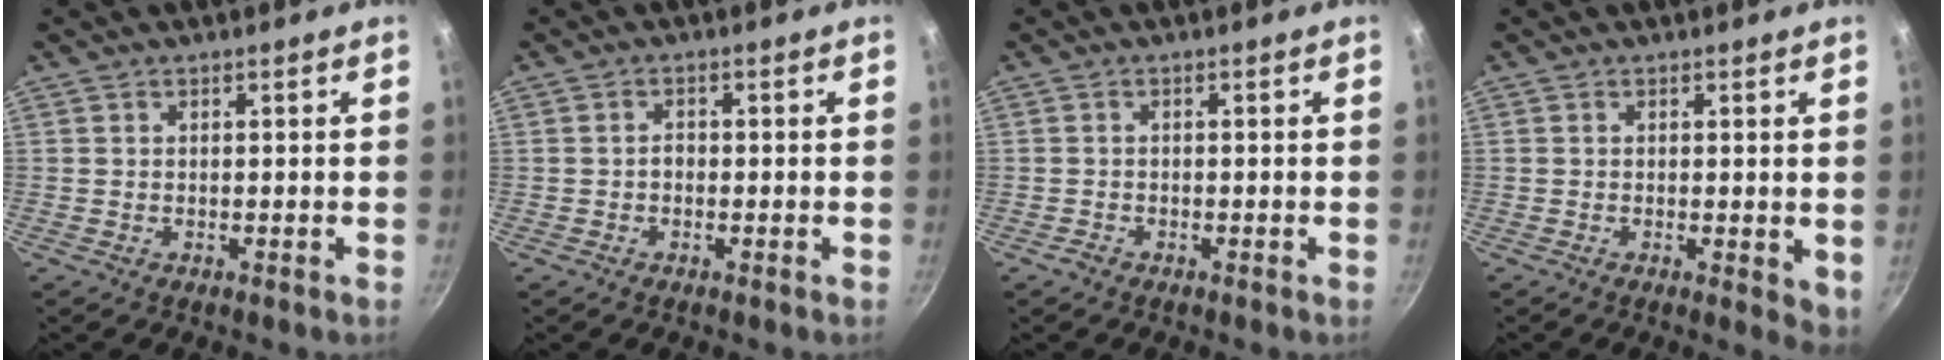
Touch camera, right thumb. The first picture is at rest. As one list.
[{"total": 1.4, "force": [-0.4, 1.0, 0.8], "torque": [-0.009, 0.010, -0.008]}, {"total": 1.0, "force": [-0.8, 0.5, 0.2], "torque": [-0.006, 0.009, -0.016]}, {"total": 3.5, "force": [-0.1, 1.4, 3.2], "torque": [-0.038, -0.012, -0.001]}]